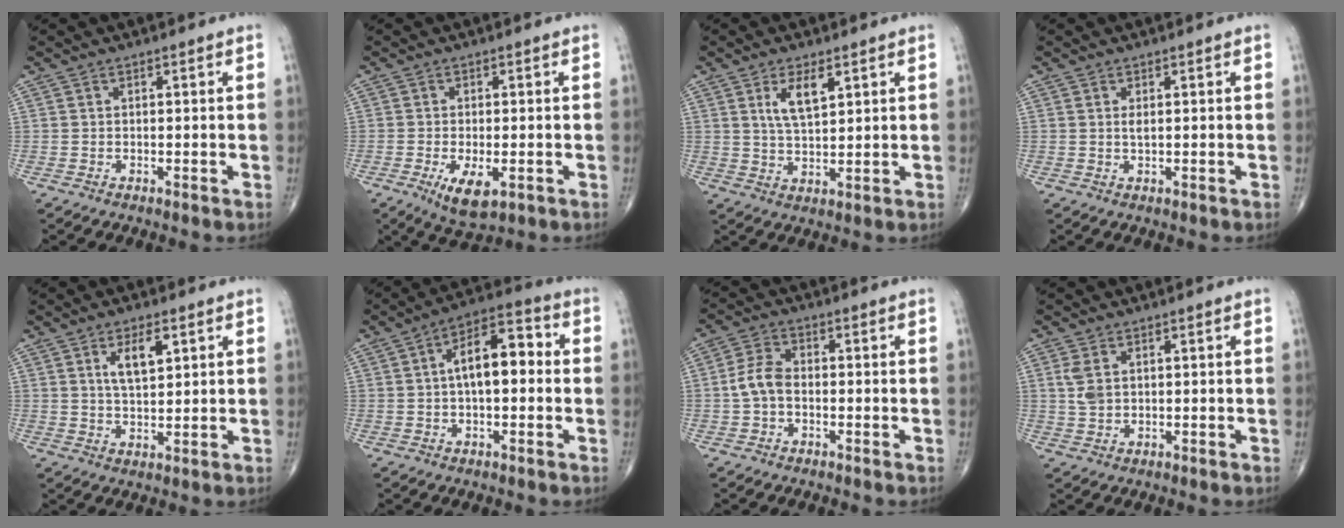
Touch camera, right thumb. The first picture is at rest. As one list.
[{"total": 6.2, "force": [-2.3, 2.6, 5.2], "torque": [-0.091, -0.012, -0.031]}, {"total": 6.2, "force": [2.8, 2.5, 4.9], "torque": [-0.086, -0.018, 0.056]}, {"total": 1.0, "force": [0.3, 0.3, 0.9], "torque": [-0.017, -0.003, 0.007]}, {"total": 6.2, "force": [2.5, 2.6, 5.0], "torque": [-0.082, -0.014, 0.047]}, {"total": 11.2, "force": [1.0, 5.4, 9.8], "torque": [-0.147, 0.035, 0.006]}, {"total": 5.0, "force": [-0.9, 3.3, 3.7], "torque": [-0.074, 0.018, -0.024]}, {"total": 3.5, "force": [0.9, 2.3, 2.5], "torque": [-0.056, -0.001, 0.023]}]